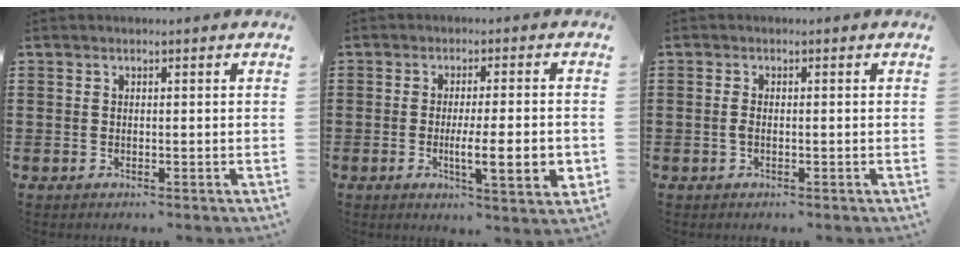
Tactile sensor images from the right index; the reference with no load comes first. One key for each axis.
{"total": 7.8, "fx": -1.5, "fy": 1.3, "fz": 7.6, "tx": -0.115, "ty": -0.010, "tz": -0.022}
{"total": 1.2, "fx": -0.4, "fy": 0.3, "fz": 1.1, "tx": -0.030, "ty": -0.005, "tz": -0.009}